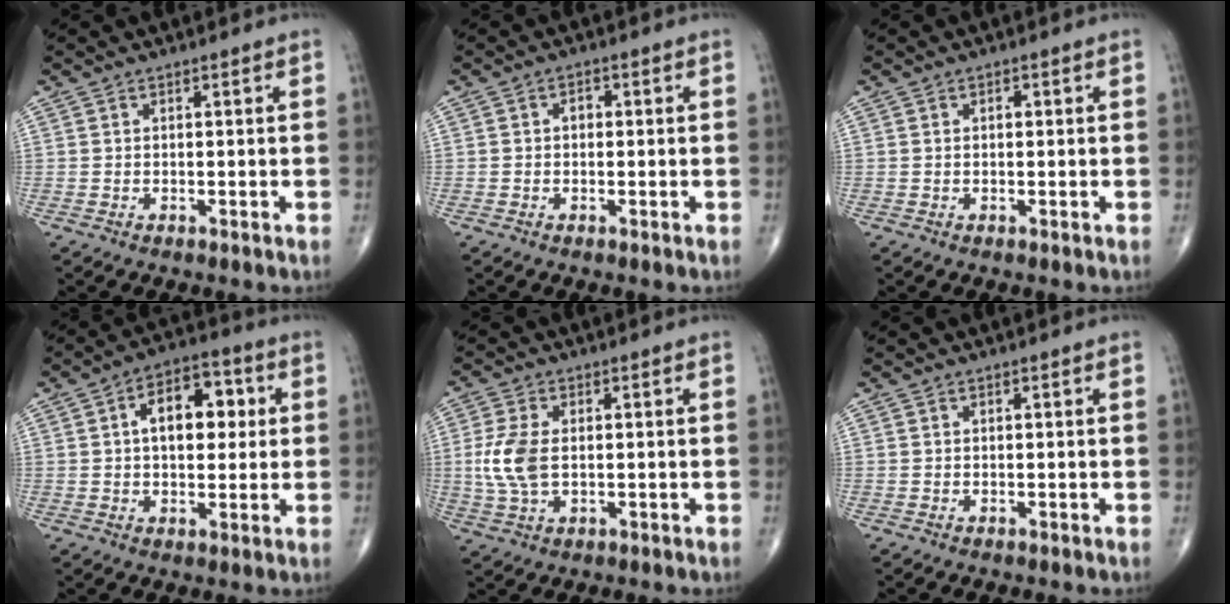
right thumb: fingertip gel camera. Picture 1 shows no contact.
{"total": 1.6, "force": [0.0, 1.1, 1.1], "torque": [-0.011, 0.006, -0.004]}
{"total": 1.0, "force": [0.2, 0.6, 0.8], "torque": [-0.012, 0.003, 0.004]}
{"total": 11.8, "force": [2.2, 6.9, 9.3], "torque": [-0.109, 0.017, 0.027]}
{"total": 7.7, "force": [0.2, 4.3, 6.3], "torque": [-0.151, -0.001, 0.005]}
{"total": 0.0}